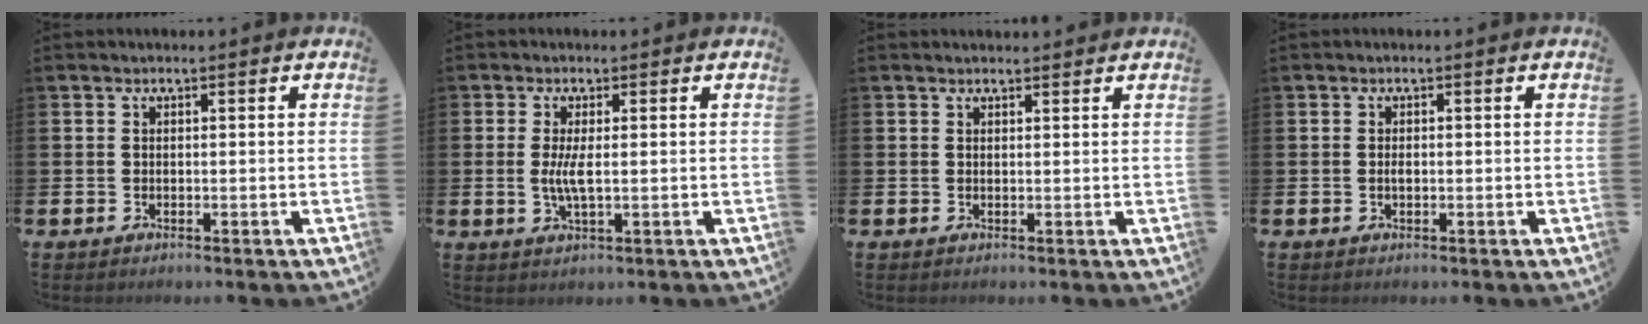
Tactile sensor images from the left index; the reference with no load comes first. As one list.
[{"total": 3.0, "force": [0.2, 0.6, 2.9], "torque": [-0.061, 0.000, 0.004]}, {"total": 0.9, "force": [0.9, 0.2, 0.1], "torque": [0.005, 0.000, 0.014]}, {"total": 0.7, "force": [0.0, 0.4, 0.6], "torque": [-0.019, 0.004, 0.000]}]